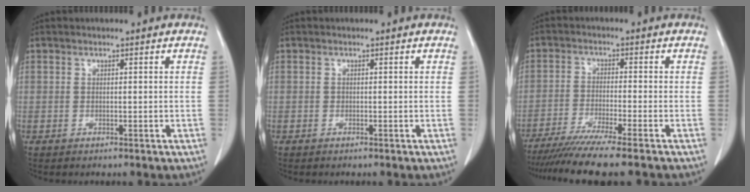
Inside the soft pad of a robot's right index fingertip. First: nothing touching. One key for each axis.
{"total": 0.0}
{"total": 11.3, "fx": -9.4, "fy": -1.1, "fz": 6.1, "tx": -0.080, "ty": -0.034, "tz": -0.148}